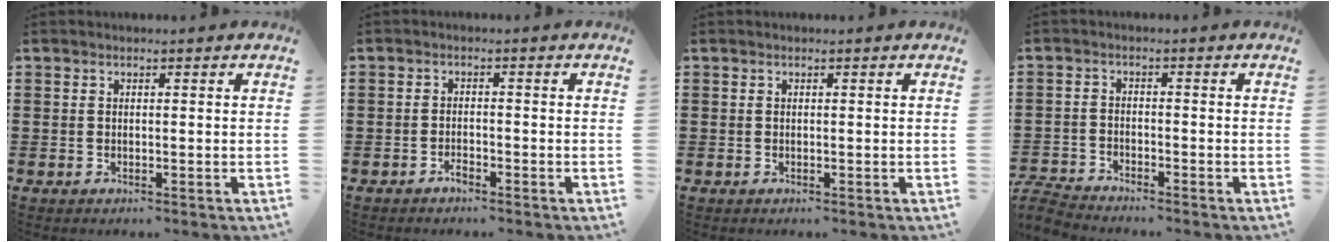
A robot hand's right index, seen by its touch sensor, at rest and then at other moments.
{"total": 1.4, "force": [-1.2, 0.6, 0.5], "torque": [-0.013, -0.002, -0.022]}
{"total": 0.0}
{"total": 3.3, "force": [-3.3, 0.1, 0.2], "torque": [-0.022, -0.005, -0.075]}